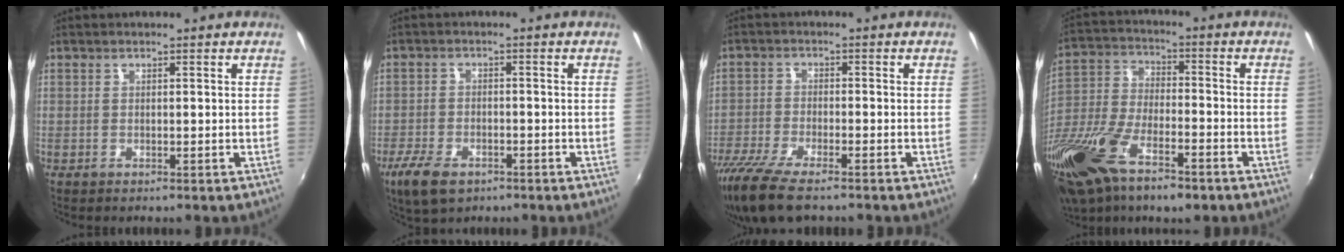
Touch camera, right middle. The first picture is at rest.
{"total": 7.9, "force": [-5.0, 4.0, 4.6], "torque": [-0.119, -0.017, -0.090]}
{"total": 11.0, "force": [-8.4, 2.7, 6.6], "torque": [-0.155, -0.040, -0.158]}
{"total": 25.5, "force": [-15.6, 11.0, 16.9], "torque": [-0.385, -0.050, -0.281]}